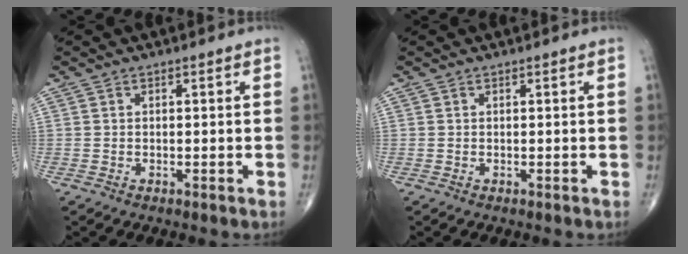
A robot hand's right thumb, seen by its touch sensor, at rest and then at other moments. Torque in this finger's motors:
{"motor_torque": [-0.19, 0.19, -0.02, -0.01, 0.00]}